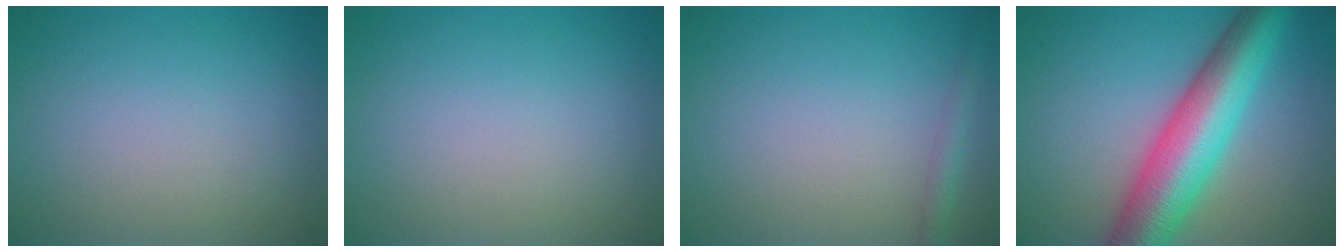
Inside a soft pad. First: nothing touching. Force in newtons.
{"total": 0.0}
{"total": 1.5, "press": 1.5, "slide": 0.1}
{"total": 10.2, "press": 10.2, "slide": 0.3}